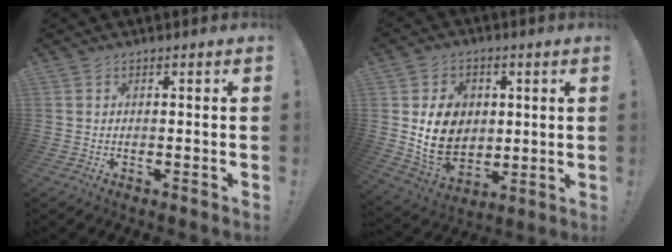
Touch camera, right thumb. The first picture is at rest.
{"total": 14.6, "force": [2.7, 12.2, 7.6], "torque": [-0.131, -0.023, 0.055]}